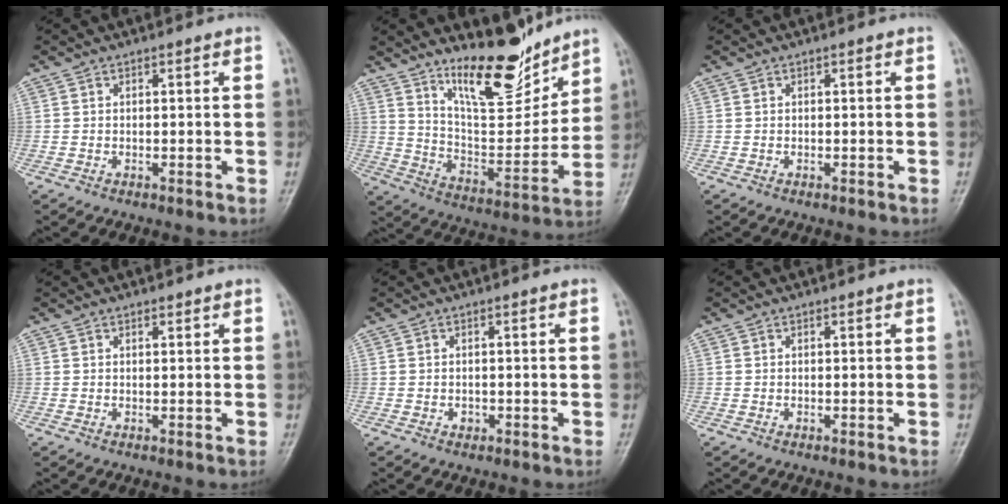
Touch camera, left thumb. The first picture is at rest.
{"total": 15.0, "force": [11.9, 4.4, 8.0], "torque": [-0.091, -0.094, 0.210]}
{"total": 0.0}
{"total": 0.8, "force": [0.6, 0.3, 0.4], "torque": [-0.006, -0.004, 0.008]}
{"total": 0.9, "force": [-0.2, 0.8, 0.4], "torque": [-0.002, 0.001, -0.002]}
{"total": 0.0}